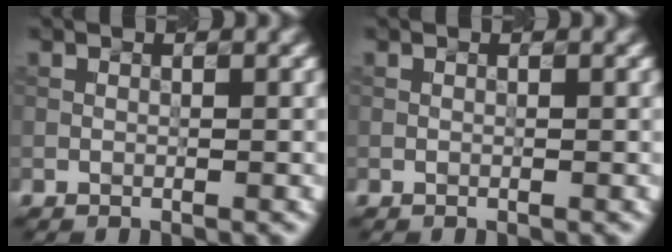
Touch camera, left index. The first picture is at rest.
{"total": 0.0}